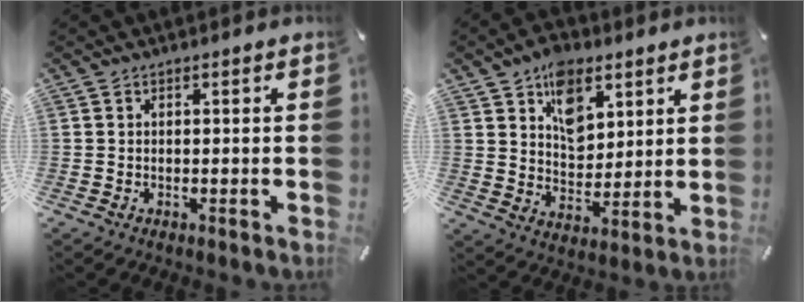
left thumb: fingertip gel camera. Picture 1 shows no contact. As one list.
[{"total": 10.6, "force": [5.9, 7.1, 5.2], "torque": [-0.069, -0.030, 0.103]}]